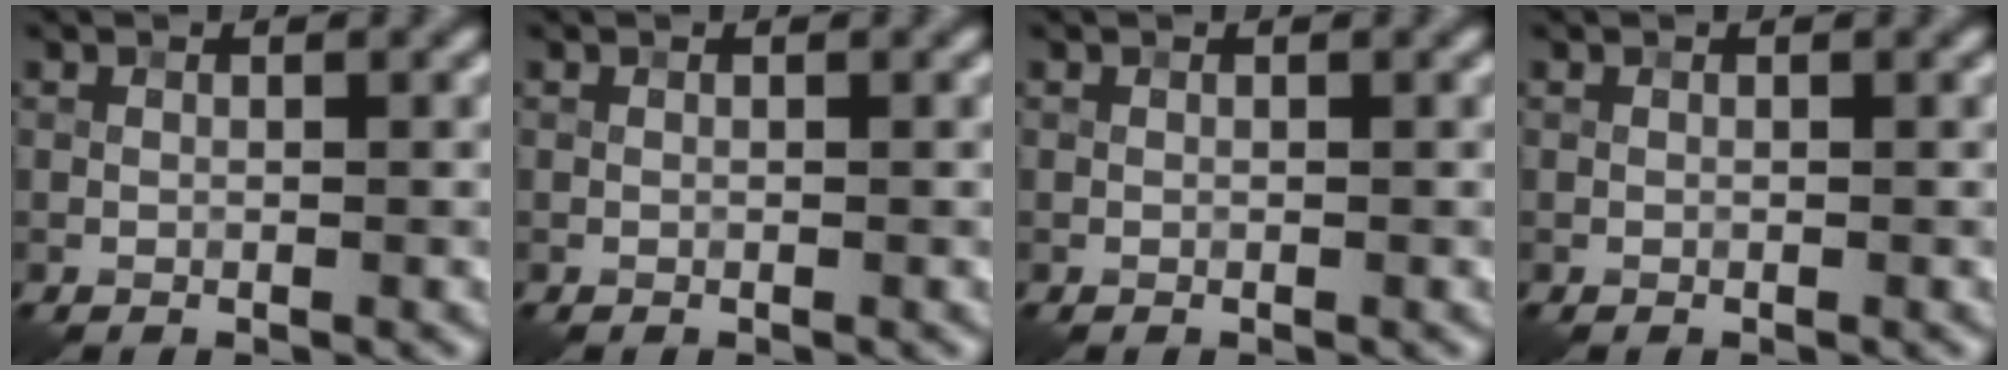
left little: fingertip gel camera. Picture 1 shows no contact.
{"total": 0.0}
{"total": 0.0}
{"total": 0.0}